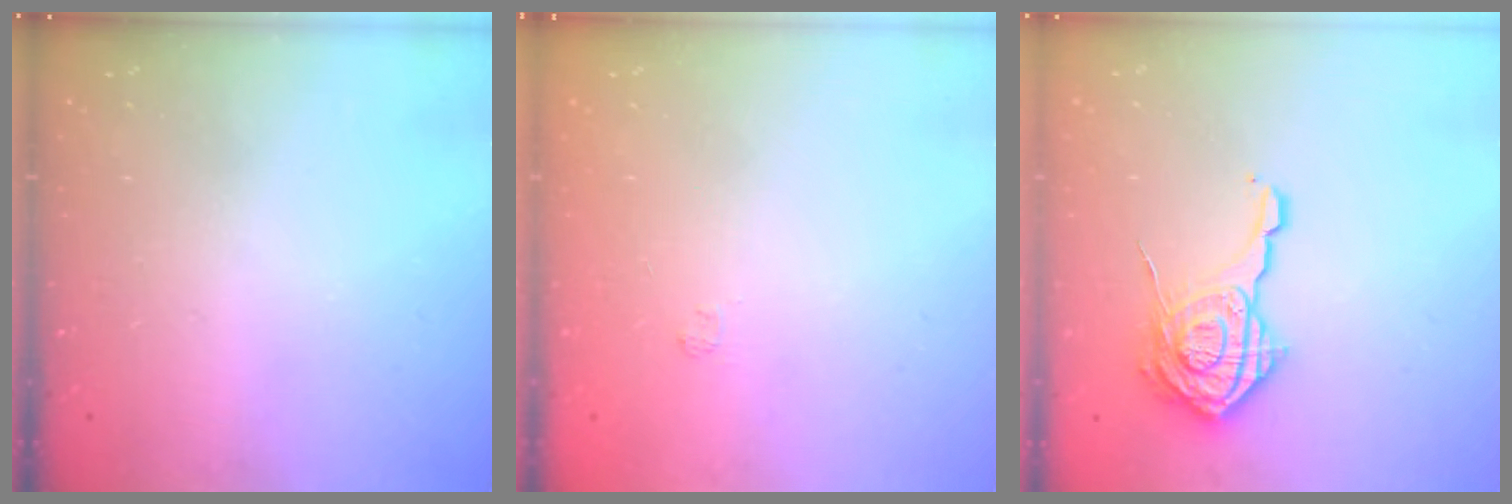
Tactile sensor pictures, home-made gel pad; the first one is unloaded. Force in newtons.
{"total": 1.7, "press": 1.2, "slide": 1.1}
{"total": 15.0, "press": 15.0, "slide": 0.6}